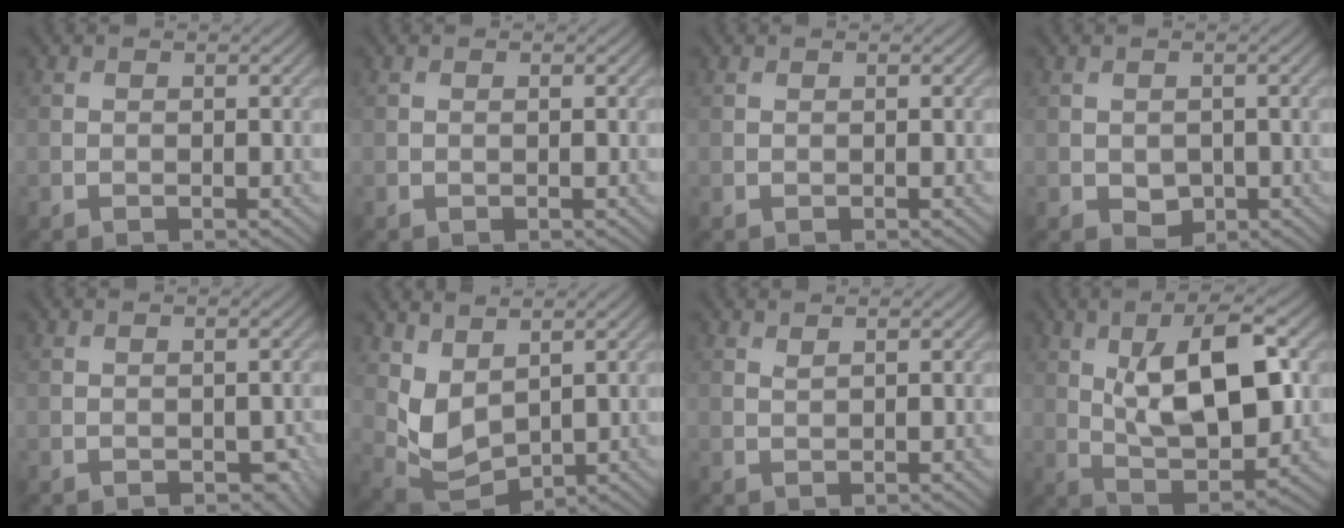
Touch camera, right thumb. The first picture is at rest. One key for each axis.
{"total": 0.0}
{"total": 0.0}
{"total": 2.1, "fx": -0.4, "fy": 1.6, "fz": 1.2, "tx": -0.027, "ty": -0.010, "tz": -0.001}
{"total": 1.6, "fx": -0.5, "fy": 1.0, "fz": 1.1, "tx": -0.018, "ty": -0.010, "tz": -0.002}
{"total": 5.5, "fx": 2.3, "fy": 3.2, "fz": 3.8, "tx": -0.096, "ty": -0.011, "tz": 0.053}
{"total": 0.7, "fx": 0.6, "fy": 0.0, "fz": 0.3, "tx": -0.008, "ty": 0.002, "tz": 0.014}
{"total": 13.0, "fx": 2.9, "fy": 5.3, "fz": 11.5, "tx": -0.199, "ty": 0.000, "tz": 0.049}